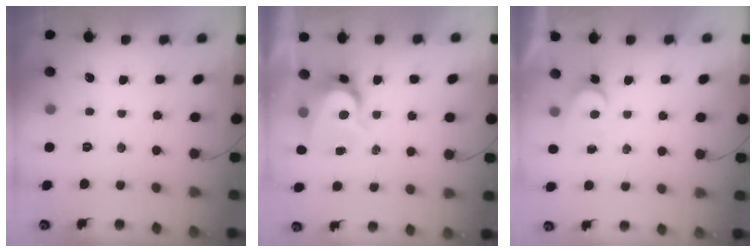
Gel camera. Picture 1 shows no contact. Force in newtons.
{"total": 8.2, "press": 8.2, "slide": 0.8}
{"total": 3.5, "press": 3.5, "slide": 0.3}